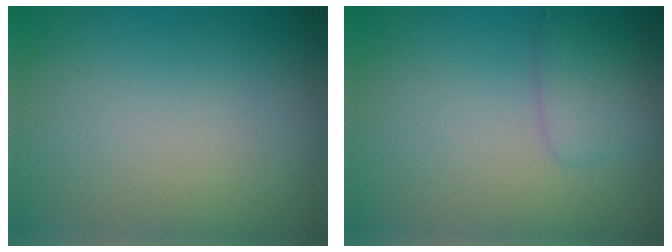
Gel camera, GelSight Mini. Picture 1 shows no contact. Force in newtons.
{"total": 1.7, "press": 1.7, "slide": 0.1}